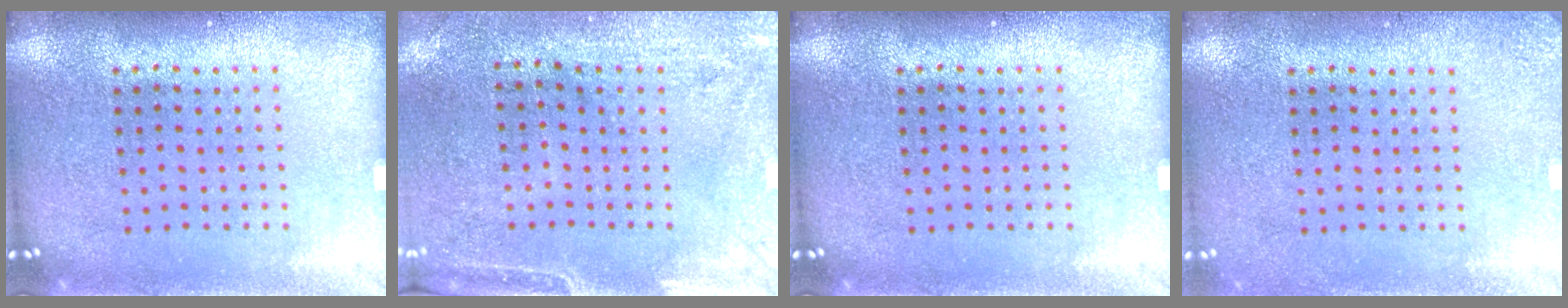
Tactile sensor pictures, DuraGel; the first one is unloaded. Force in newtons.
{"total": 3.0, "press": 2.3, "slide": 1.8}
{"total": 0.0}
{"total": 1.6, "press": 1.6, "slide": 0.2}